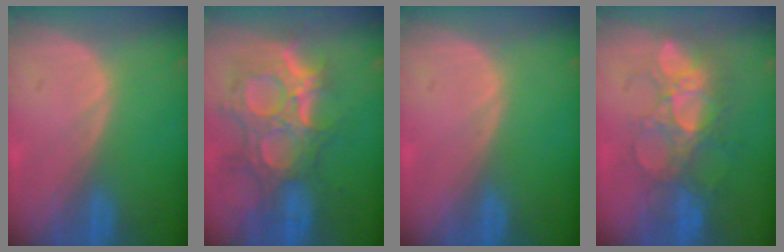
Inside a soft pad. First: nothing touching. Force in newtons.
{"total": 12.0, "press": 10.7, "slide": 5.3}
{"total": 0.0}
{"total": 8.7, "press": 8.4, "slide": 2.4}